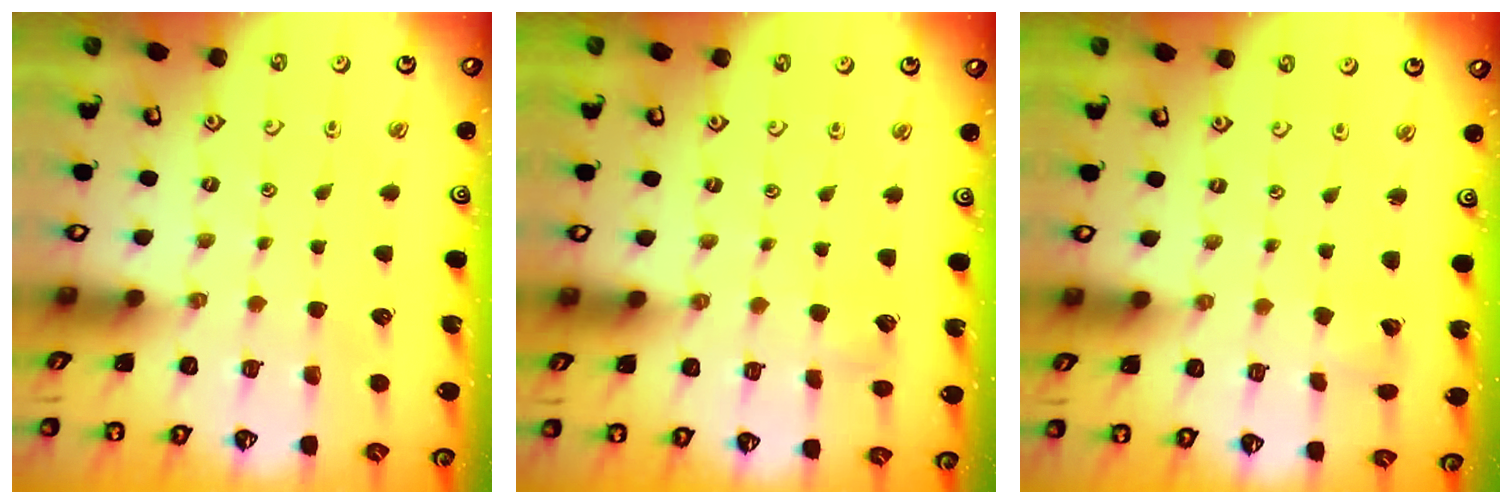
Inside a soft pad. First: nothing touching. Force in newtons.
{"total": 2.7, "press": 2.7, "slide": 0.3}
{"total": 2.7, "press": 2.7, "slide": 0.2}